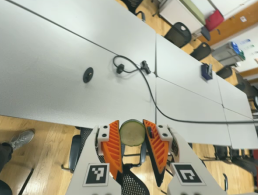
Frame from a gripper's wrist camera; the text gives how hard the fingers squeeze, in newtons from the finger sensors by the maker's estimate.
{"total": 10.2, "left": 10.7, "right": 9.7}